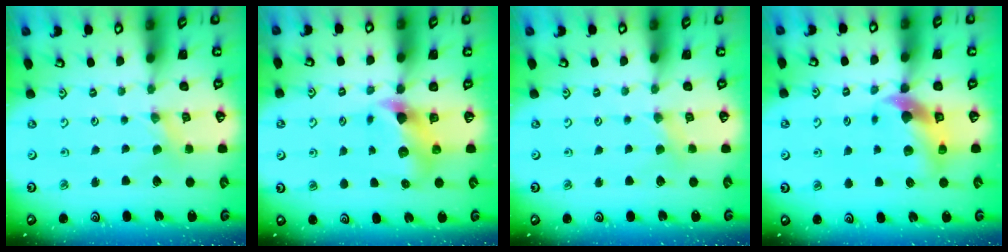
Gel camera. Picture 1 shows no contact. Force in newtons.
{"total": 7.2, "press": 7.2, "slide": 0.9}
{"total": 2.2, "press": 2.1, "slide": 0.4}
{"total": 9.9, "press": 9.8, "slide": 1.4}